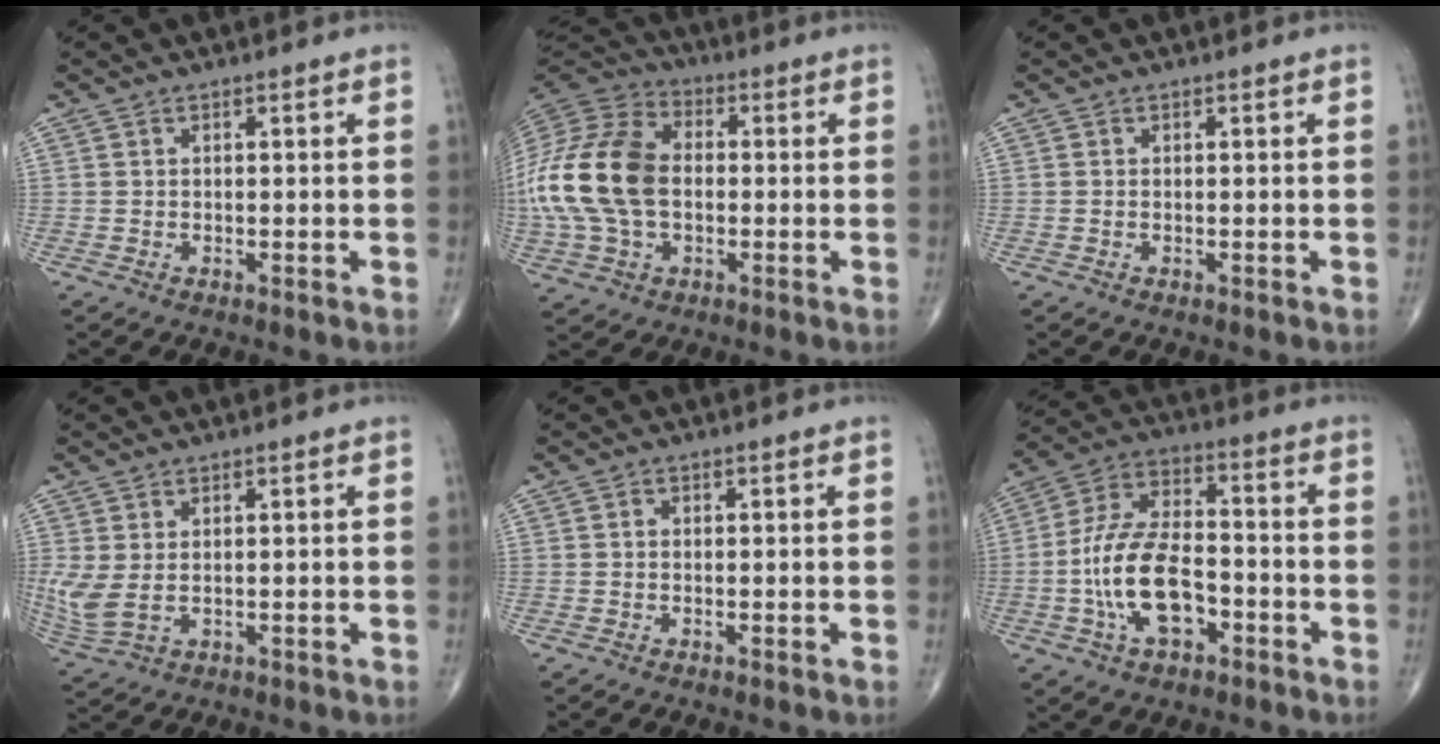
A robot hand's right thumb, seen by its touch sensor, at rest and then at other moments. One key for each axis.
{"total": 21.0, "fx": -0.9, "fy": 13.7, "fz": 15.9, "tx": -0.348, "ty": 0.020, "tz": -0.018}
{"total": 0.0}
{"total": 6.2, "fx": 0.5, "fy": 3.6, "fz": 5.0, "tx": -0.132, "ty": 0.000, "tz": 0.024}
{"total": 0.5, "fx": 0.0, "fy": 0.4, "fz": 0.3, "tx": -0.002, "ty": 0.001, "tz": -0.002}
{"total": 15.2, "fx": -4.3, "fy": 8.1, "fz": 12.1, "tx": -0.230, "ty": 0.038, "tz": -0.080}